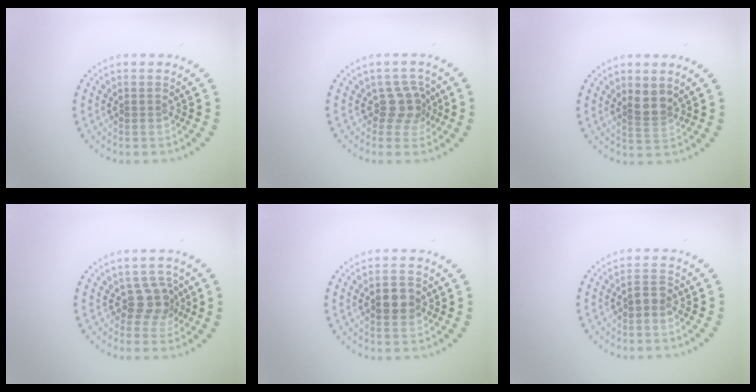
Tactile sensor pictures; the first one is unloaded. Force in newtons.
{"total": 2.5, "press": 2.0, "slide": 1.6}
{"total": 2.0, "press": 1.7, "slide": 1.1}
{"total": 2.5, "press": 2.0, "slide": 1.6}
{"total": 2.9, "press": 2.9, "slide": 0.0}
{"total": 1.3, "press": 1.2, "slide": 0.5}